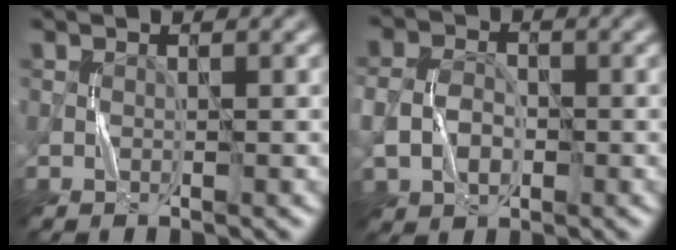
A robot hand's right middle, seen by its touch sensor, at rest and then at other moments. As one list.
[{"total": 3.5, "force": [-0.5, 2.8, 2.1], "torque": [-0.047, -0.001, -0.013]}]